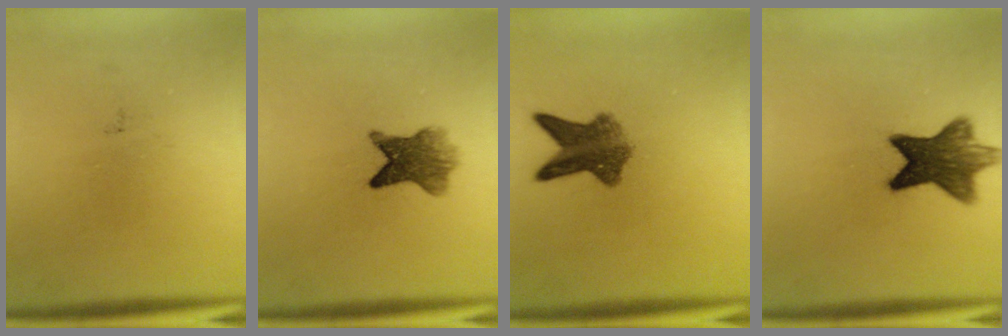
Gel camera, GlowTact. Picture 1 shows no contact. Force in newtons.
{"total": 5.9}
{"total": 6.8}
{"total": 10.2}